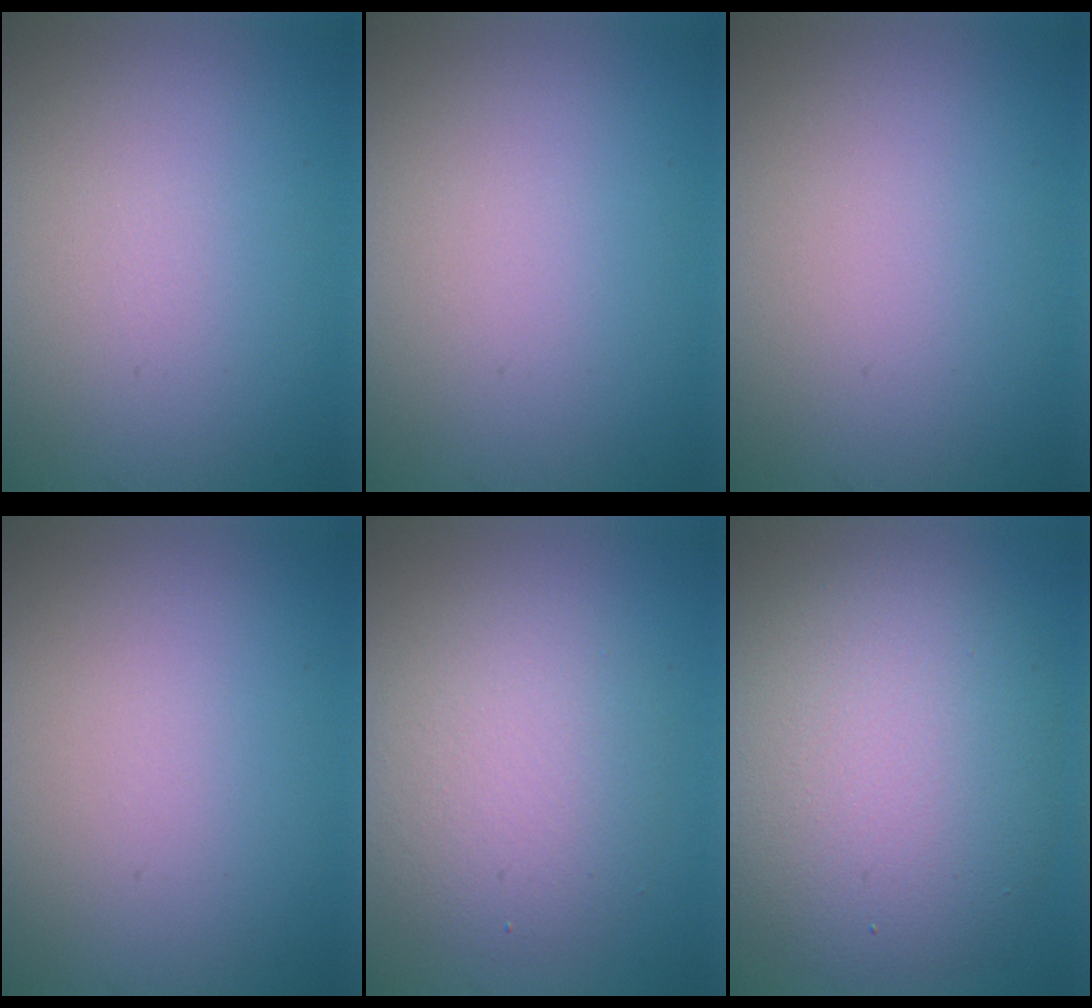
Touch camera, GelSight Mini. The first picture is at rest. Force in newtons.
{"total": 0.0}
{"total": 0.0}
{"total": 0.0}
{"total": 4.6, "press": 4.6, "slide": 0.2}
{"total": 9.7, "press": 9.7, "slide": 0.4}